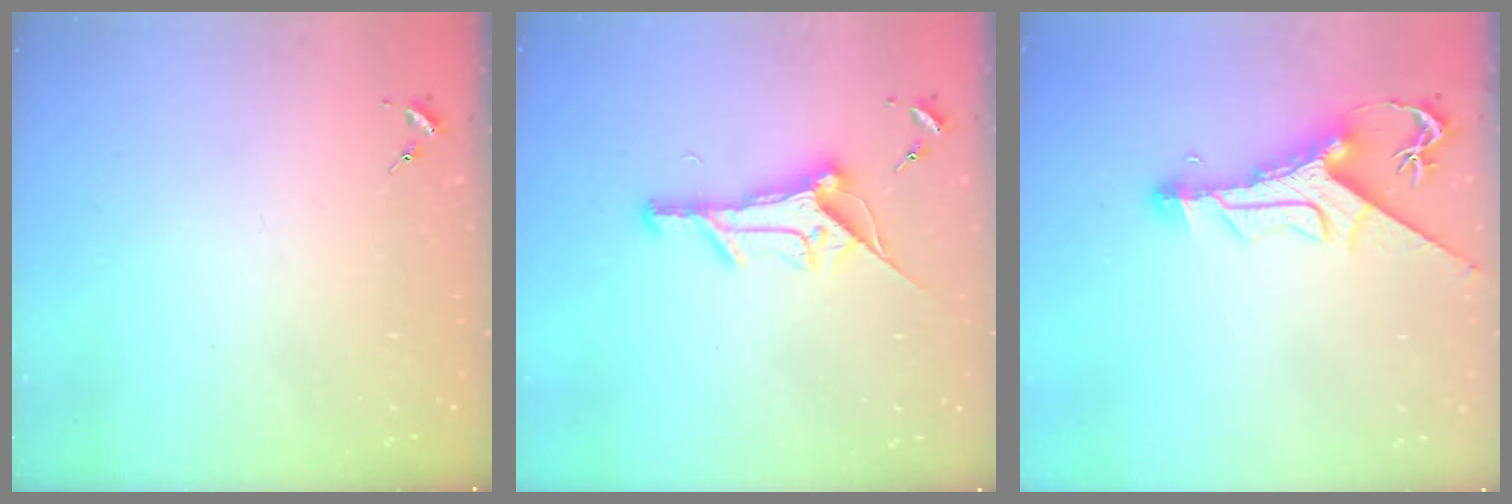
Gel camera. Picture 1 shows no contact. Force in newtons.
{"total": 14.0, "press": 14.0, "slide": 0.6}
{"total": 11.4, "press": 11.4, "slide": 1.3}